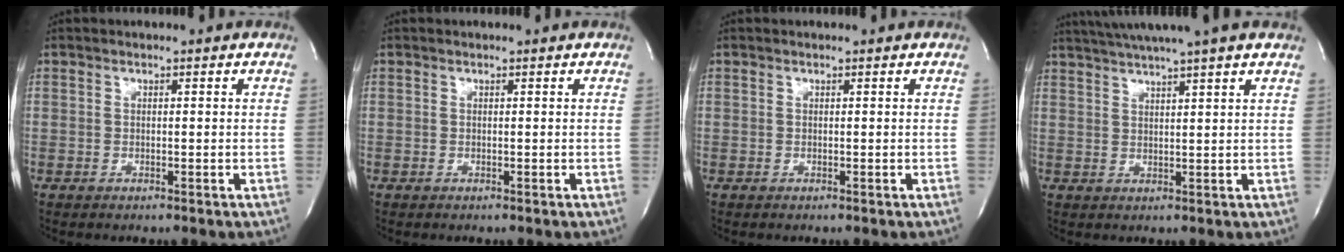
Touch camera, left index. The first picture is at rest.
{"total": 0.0}
{"total": 0.0}
{"total": 11.0, "force": [9.1, -1.1, 6.0], "torque": [-0.107, 0.021, 0.120]}